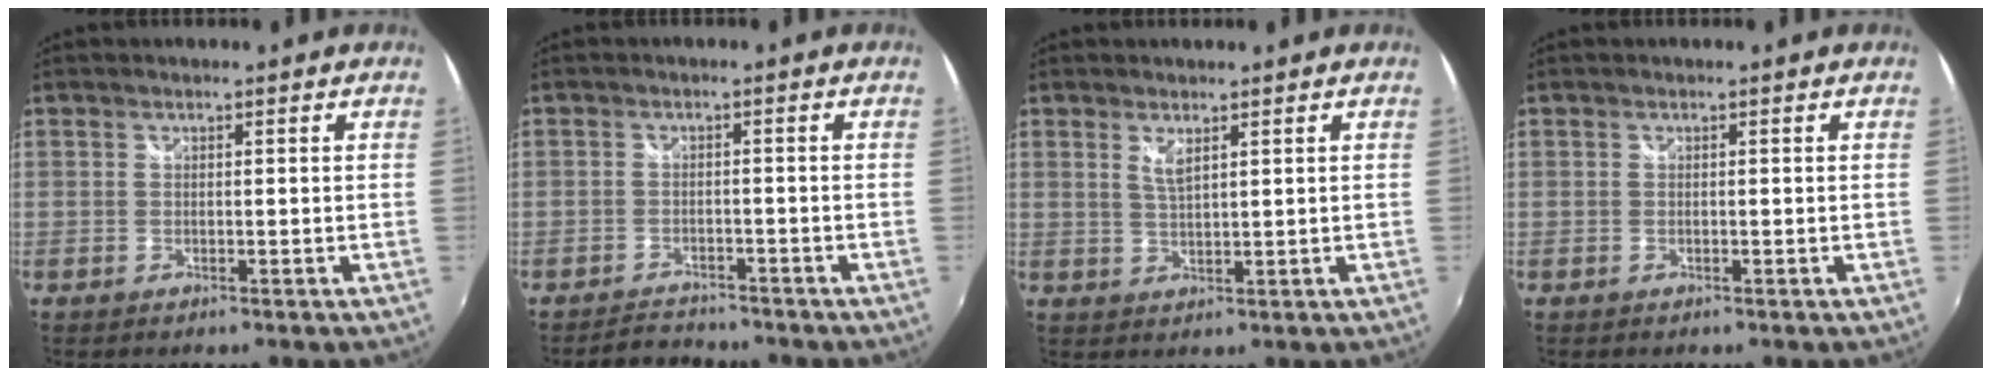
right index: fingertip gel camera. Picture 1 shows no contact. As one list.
[{"total": 3.9, "force": [-3.7, 1.3, 0.1], "torque": [-0.018, 0.007, -0.062]}, {"total": 2.5, "force": [1.4, 0.6, 2.0], "torque": [-0.036, -0.003, 0.025]}, {"total": 0.0}]